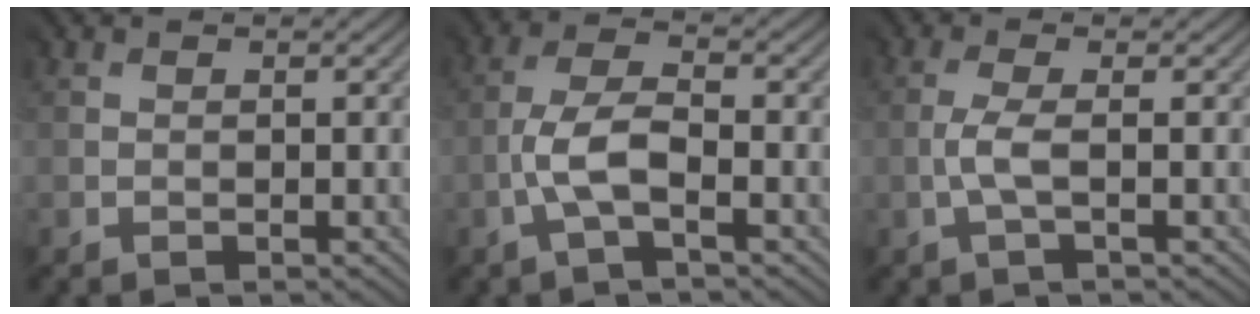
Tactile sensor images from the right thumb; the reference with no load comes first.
{"total": 3.3, "force": [-1.8, 0.5, 2.7], "torque": [-0.066, 0.009, -0.042]}
{"total": 1.7, "force": [-0.8, -0.3, 1.5], "torque": [-0.043, 0.006, -0.021]}